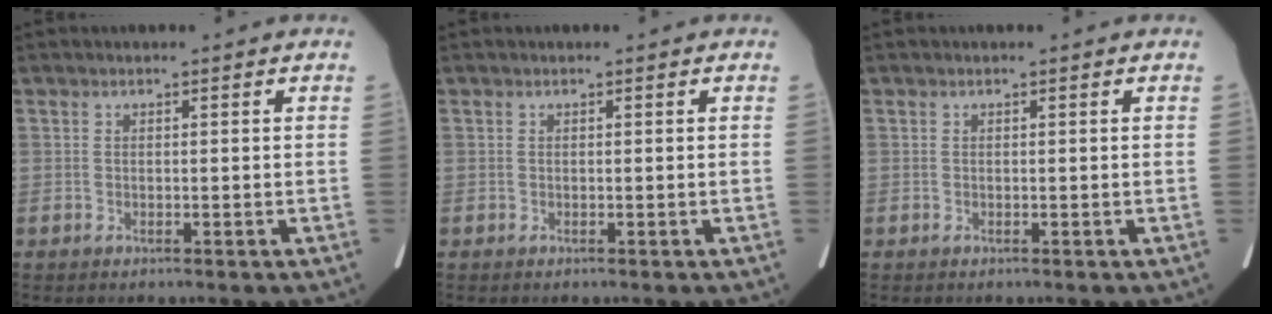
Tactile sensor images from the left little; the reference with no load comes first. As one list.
[{"total": 0.0}, {"total": 0.0}]